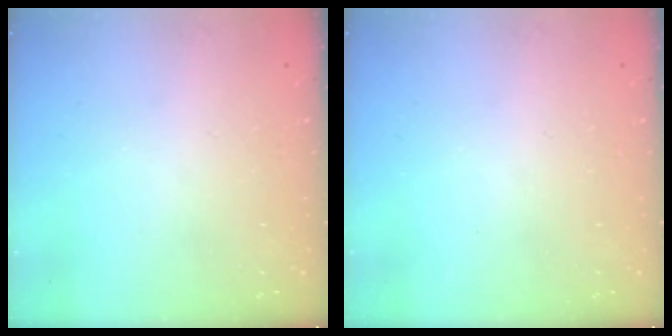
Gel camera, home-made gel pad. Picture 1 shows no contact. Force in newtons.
{"total": 0.0}